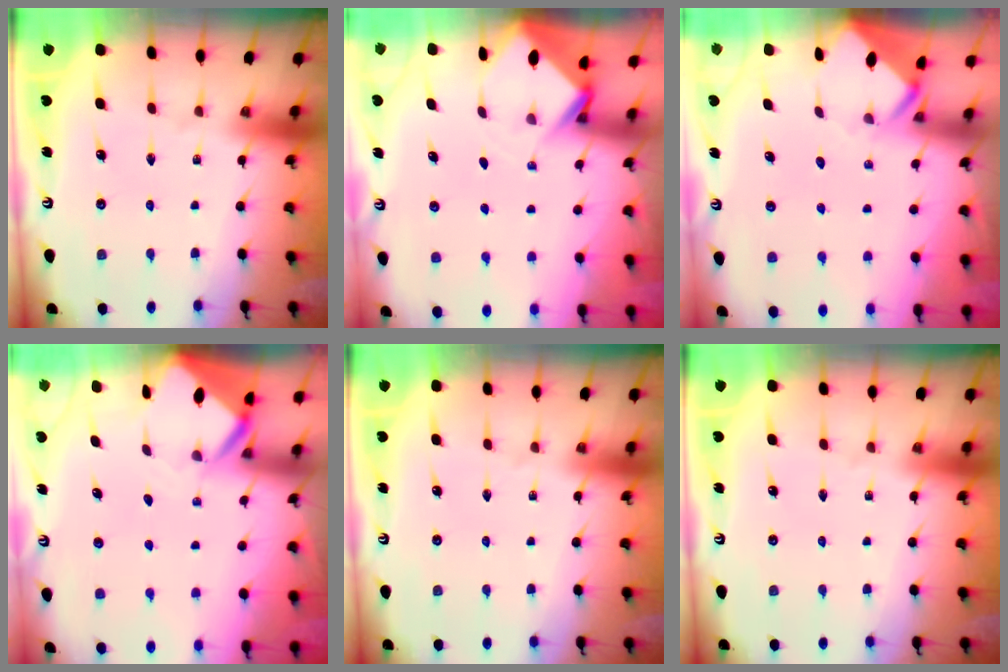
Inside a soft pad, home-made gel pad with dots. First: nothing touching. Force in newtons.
{"total": 3.0, "press": 3.0, "slide": 0.2}
{"total": 3.5, "press": 3.5, "slide": 0.2}
{"total": 3.9, "press": 3.9, "slide": 0.2}
{"total": 0.0}
{"total": 0.0}